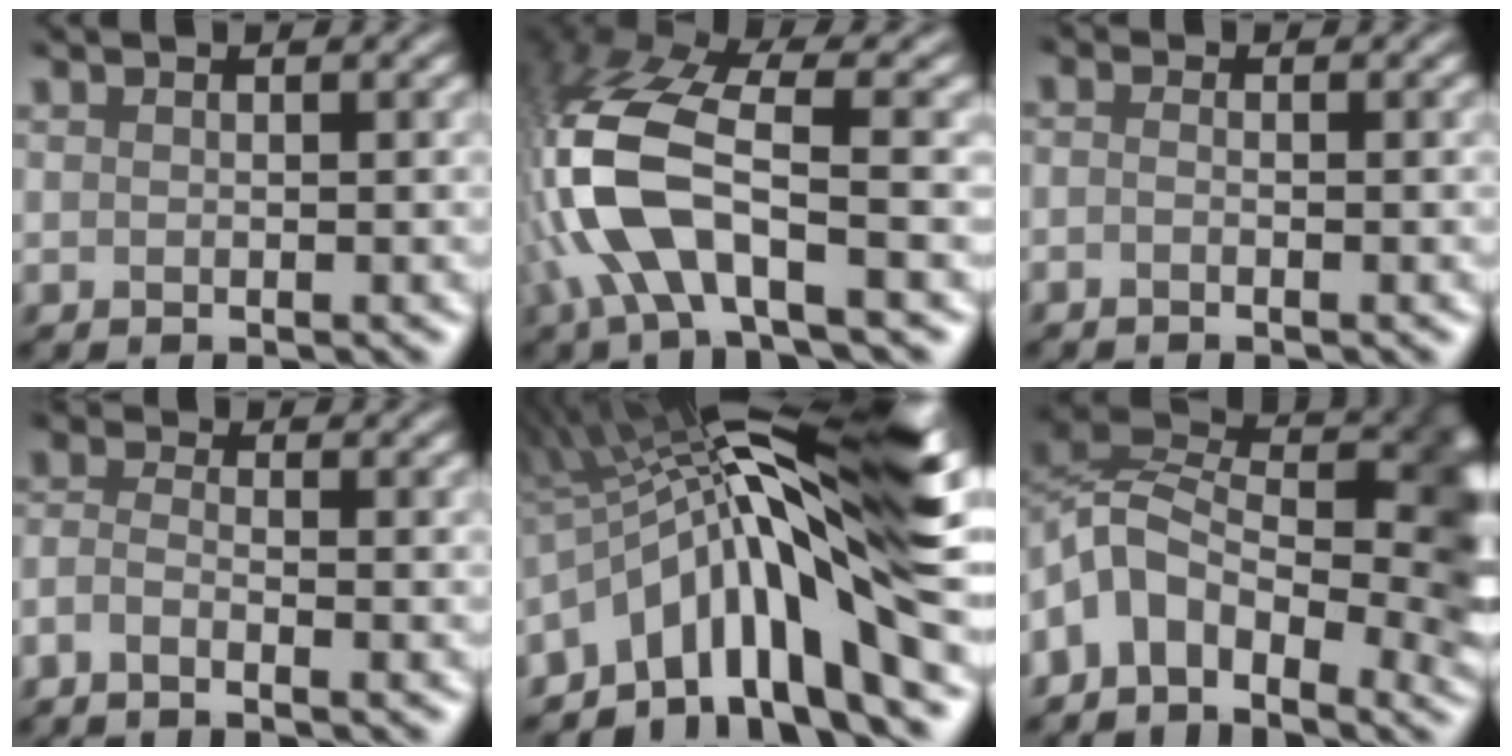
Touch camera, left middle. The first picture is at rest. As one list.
[{"total": 9.1, "force": [-2.6, 3.9, 7.8], "torque": [-0.199, 0.002, -0.052]}, {"total": 1.1, "force": [-1.0, 0.1, 0.4], "torque": [-0.010, -0.003, -0.014]}, {"total": 2.4, "force": [-2.3, 0.1, 0.6], "torque": [-0.028, -0.002, -0.048]}, {"total": 13.0, "force": [-2.2, 2.5, 12.6], "torque": [-0.194, 0.019, -0.032]}, {"total": 9.7, "force": [-1.8, 6.1, 7.3], "torque": [-0.124, 0.004, -0.051]}]